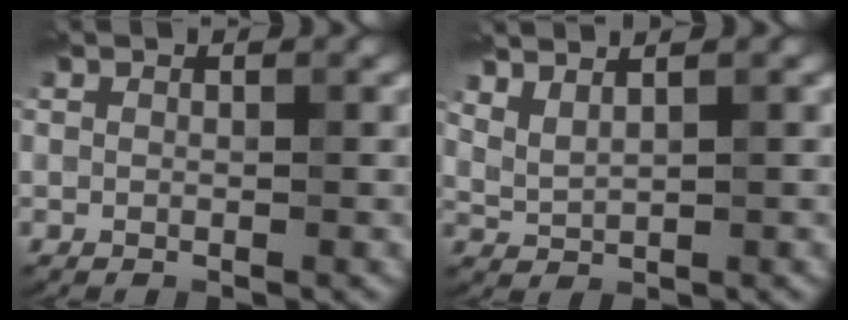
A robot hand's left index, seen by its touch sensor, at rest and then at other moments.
{"total": 2.7, "force": [2.3, 0.6, 1.3], "torque": [-0.030, 0.005, 0.048]}